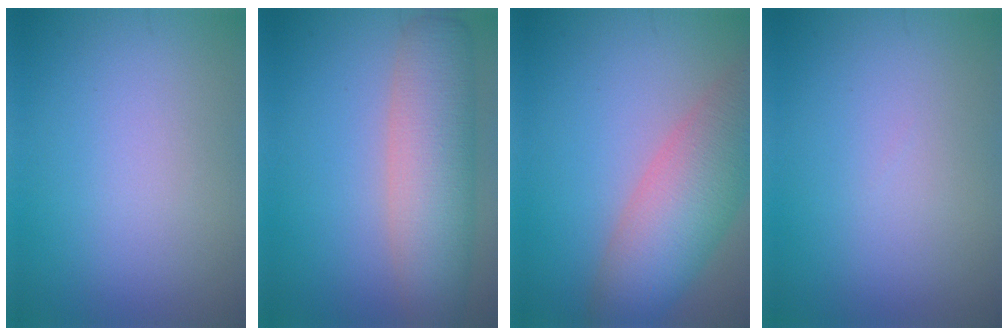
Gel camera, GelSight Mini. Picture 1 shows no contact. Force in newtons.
{"total": 7.2, "press": 7.2, "slide": 0.6}
{"total": 8.4, "press": 8.4, "slide": 0.4}
{"total": 0.0}